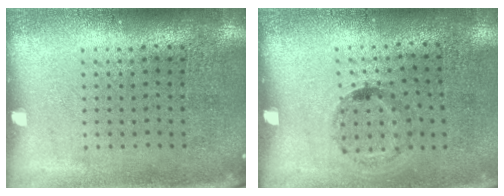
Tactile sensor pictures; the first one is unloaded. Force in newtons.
{"total": 1.3, "press": 0.7, "slide": 1.1}